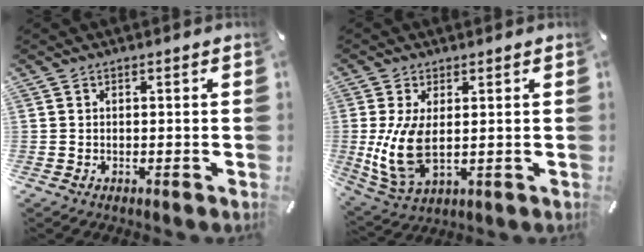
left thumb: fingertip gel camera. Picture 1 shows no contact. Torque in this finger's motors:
{"motor_torque": [1.49, 2.13, 1.38, 0.00, 0.45]}